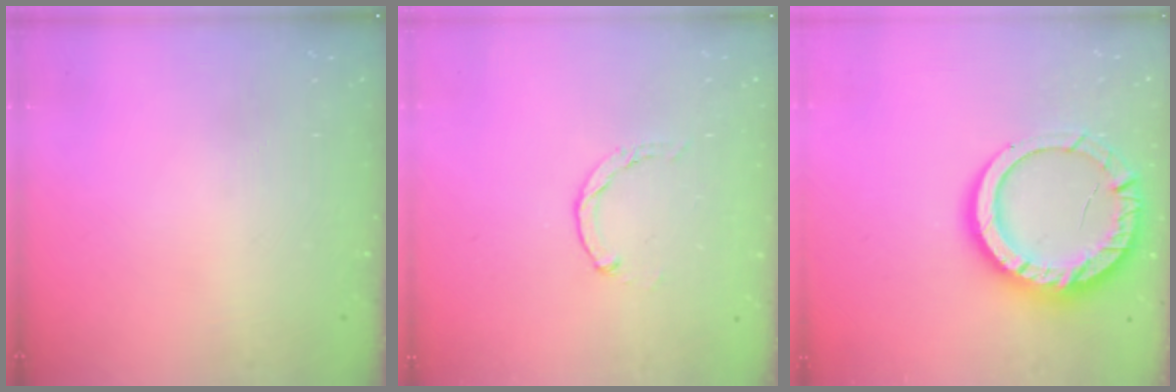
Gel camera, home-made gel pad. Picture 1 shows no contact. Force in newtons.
{"total": 0.0}
{"total": 16.9, "press": 16.8, "slide": 1.5}